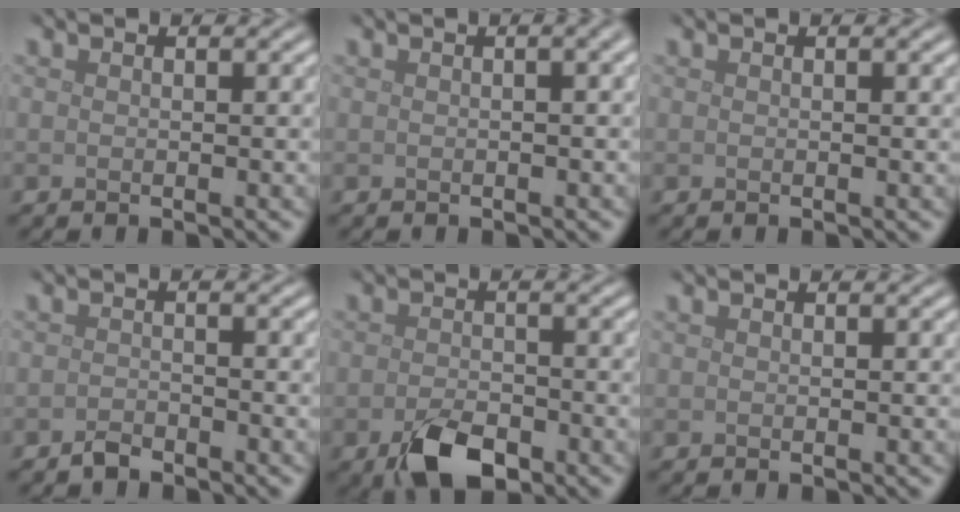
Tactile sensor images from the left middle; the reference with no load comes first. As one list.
[{"total": 2.8, "force": [0.6, 1.2, 2.5], "torque": [-0.017, 0.011, 0.002]}, {"total": 0.5, "force": [0.1, 0.1, 0.5], "torque": [-0.007, 0.003, 0.001]}, {"total": 1.3, "force": [-1.1, 0.5, 0.4], "torque": [-0.006, 0.002, -0.023]}, {"total": 5.0, "force": [-2.7, 2.6, 3.3], "torque": [-0.063, -0.009, -0.051]}, {"total": 0.0}]